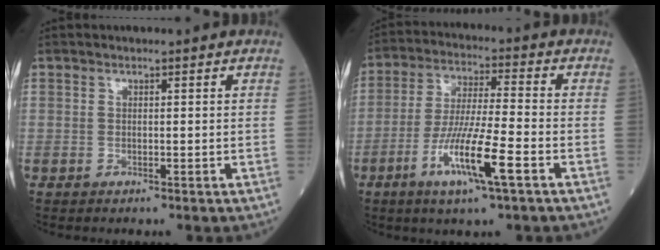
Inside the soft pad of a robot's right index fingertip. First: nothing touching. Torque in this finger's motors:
{"motor_torque": [1.33, -0.81, 0.64, 0.21]}